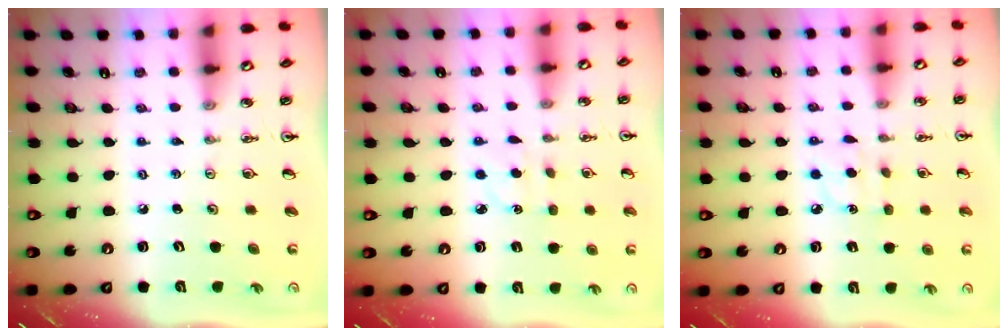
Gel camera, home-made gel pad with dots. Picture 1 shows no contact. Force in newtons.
{"total": 2.7, "press": 2.6, "slide": 0.4}
{"total": 6.8, "press": 6.8, "slide": 0.7}